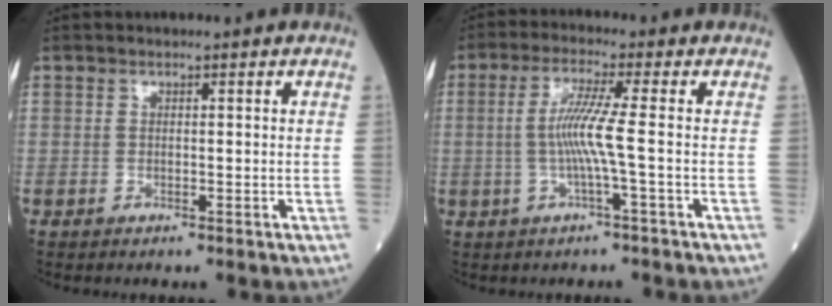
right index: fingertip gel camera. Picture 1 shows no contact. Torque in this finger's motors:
{"motor_torque": [0.94, -0.17, 0.55, 0.19]}